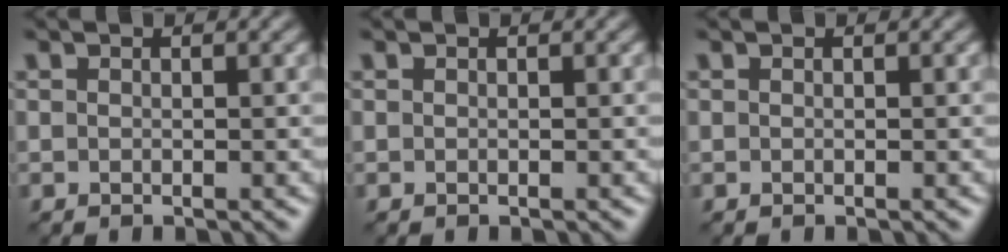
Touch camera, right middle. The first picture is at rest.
{"total": 0.0}
{"total": 0.0}